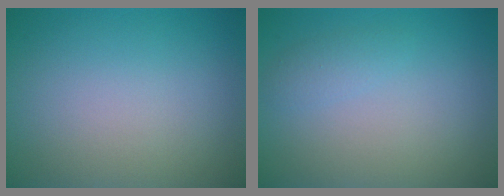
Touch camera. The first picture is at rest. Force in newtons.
{"total": 1.1, "press": 1.1, "slide": 0.0}